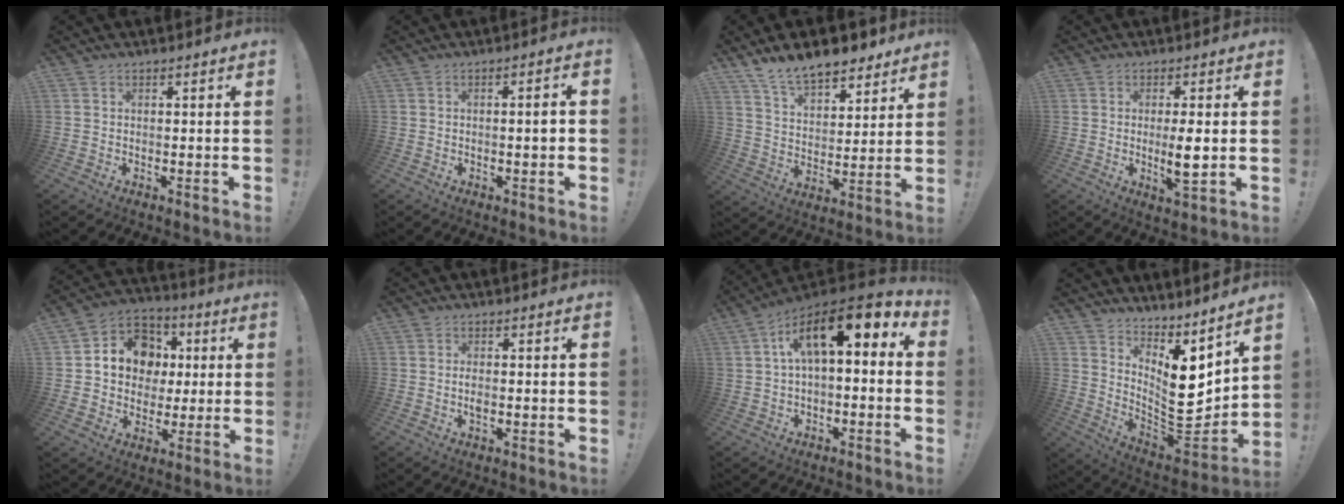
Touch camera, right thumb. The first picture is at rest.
{"total": 2.6, "force": [-0.2, 0.0, 2.6], "torque": [-0.036, -0.002, -0.006]}
{"total": 12.6, "force": [9.8, 5.5, 5.5], "torque": [-0.096, -0.068, 0.180]}
{"total": 5.9, "force": [0.1, 0.9, 5.8], "torque": [-0.089, -0.013, -0.001]}
{"total": 13.6, "force": [2.4, 12.1, 5.9], "torque": [-0.075, 0.001, 0.060]}
{"total": 1.6, "force": [-0.4, 0.6, 1.4], "torque": [-0.020, -0.001, -0.010]}
{"total": 12.9, "force": [4.4, 5.0, 11.1], "torque": [-0.189, -0.026, 0.071]}
{"total": 13.5, "force": [3.8, 7.1, 10.9], "torque": [-0.131, -0.046, 0.075]}